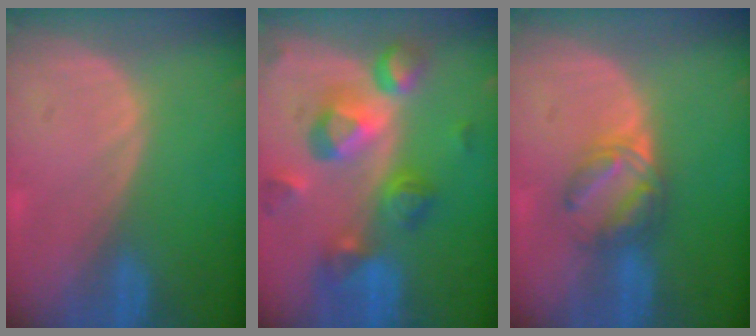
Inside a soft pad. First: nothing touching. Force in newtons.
{"total": 10.4, "press": 9.3, "slide": 4.8}
{"total": 6.1, "press": 5.3, "slide": 3.0}